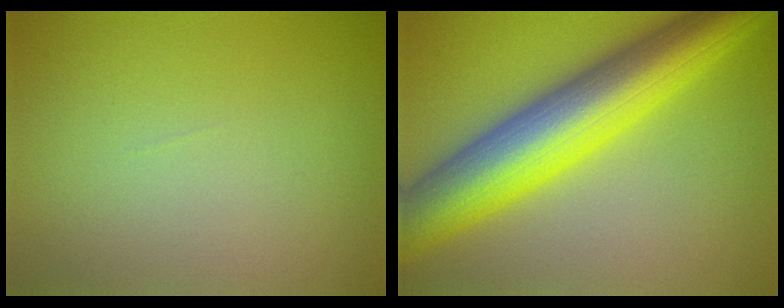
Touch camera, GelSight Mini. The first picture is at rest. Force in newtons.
{"total": 12.3, "press": 12.3, "slide": 0.2}